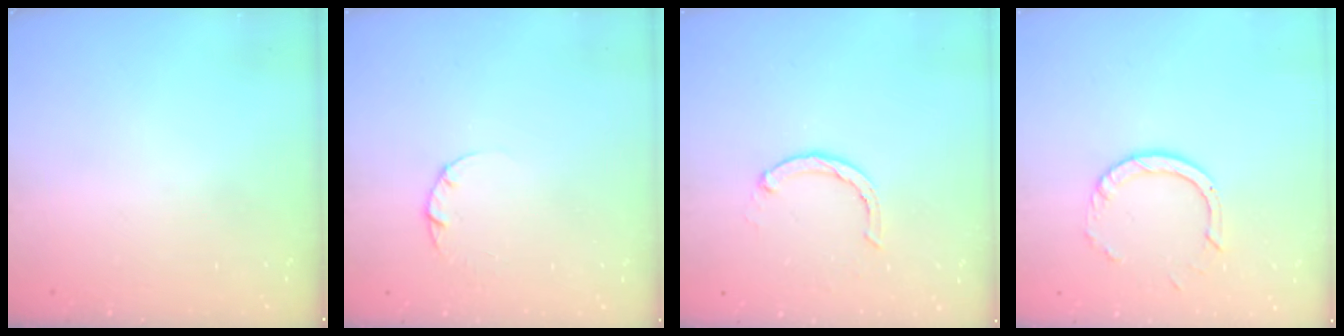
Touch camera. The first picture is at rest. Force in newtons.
{"total": 2.2, "press": 2.2, "slide": 0.3}
{"total": 2.3, "press": 2.3, "slide": 0.2}
{"total": 4.2, "press": 4.2, "slide": 0.3}